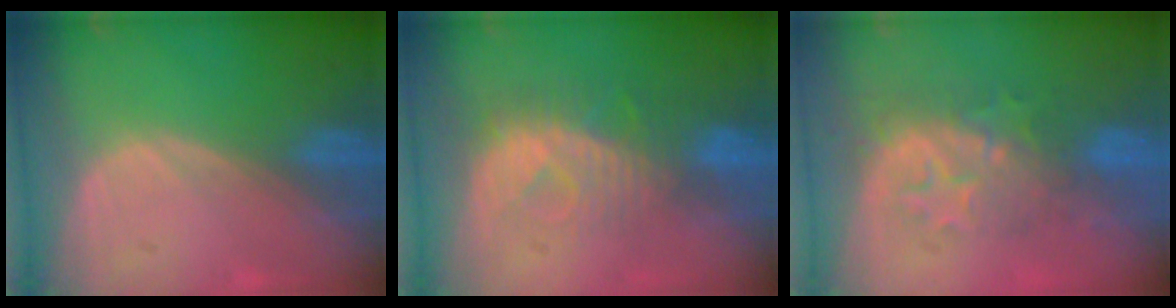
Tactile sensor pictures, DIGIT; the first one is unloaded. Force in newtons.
{"total": 8.1, "press": 7.6, "slide": 2.8}
{"total": 8.3, "press": 7.8, "slide": 3.0}